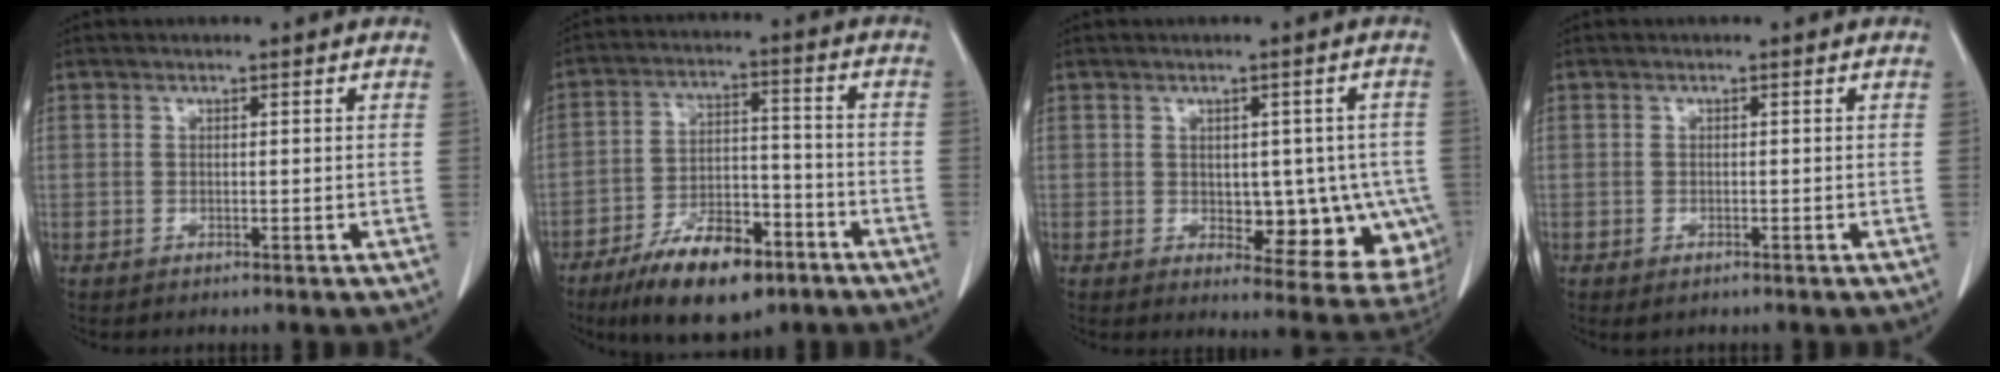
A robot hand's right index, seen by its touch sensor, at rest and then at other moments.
{"total": 13.3, "force": [-8.6, 5.0, 8.9], "torque": [-0.150, 0.002, -0.143]}
{"total": 11.7, "force": [-1.8, 6.0, 9.8], "torque": [-0.092, 0.008, -0.009]}
{"total": 1.0, "force": [-0.5, 0.5, 0.7], "torque": [-0.010, -0.001, 0.001]}